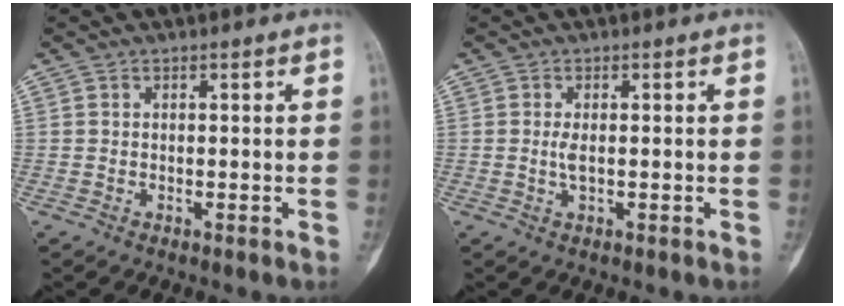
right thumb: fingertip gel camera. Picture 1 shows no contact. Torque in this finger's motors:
{"motor_torque": [0.63, 1.30, 0.51, -0.36, 0.02]}